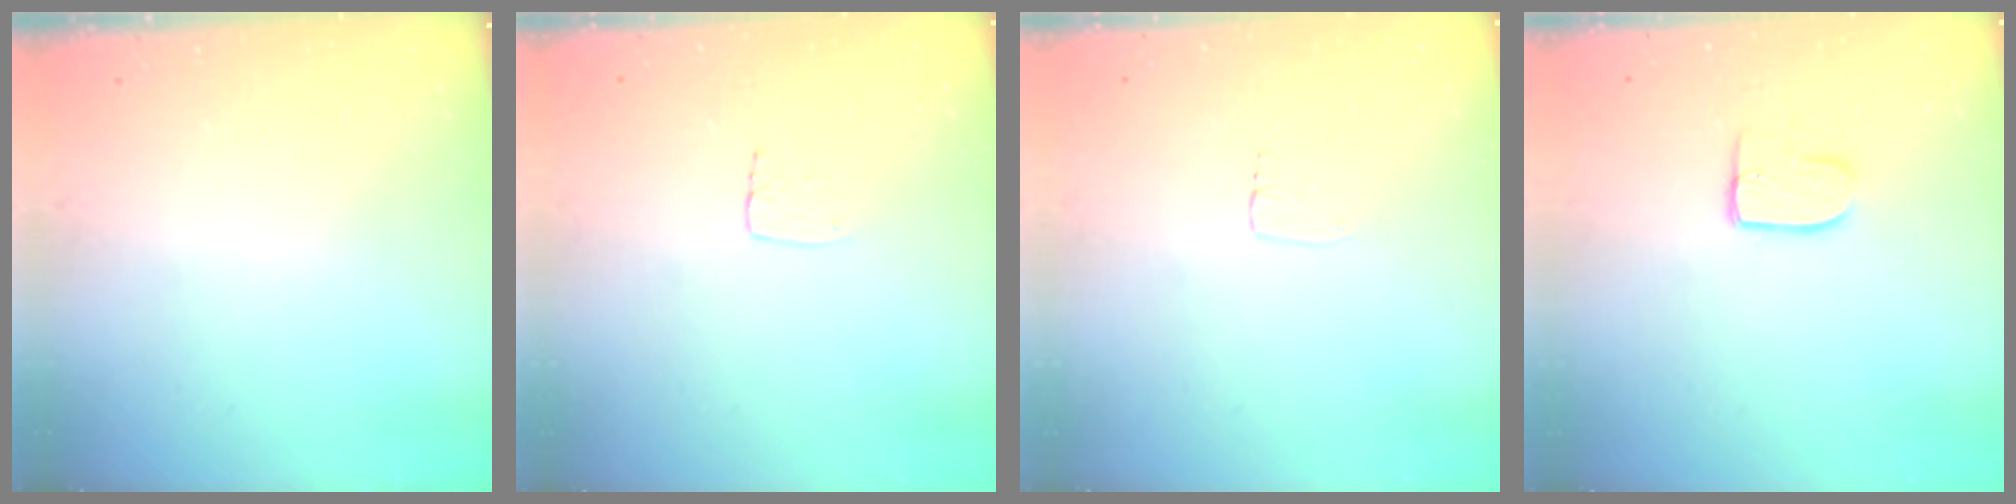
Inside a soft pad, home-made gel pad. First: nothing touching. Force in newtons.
{"total": 4.0, "press": 4.0, "slide": 0.3}
{"total": 2.7, "press": 2.7, "slide": 0.1}
{"total": 7.4, "press": 7.4, "slide": 0.2}